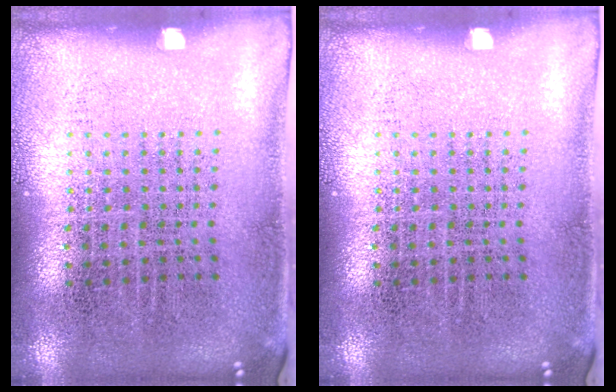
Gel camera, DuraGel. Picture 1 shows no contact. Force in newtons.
{"total": 0.0}